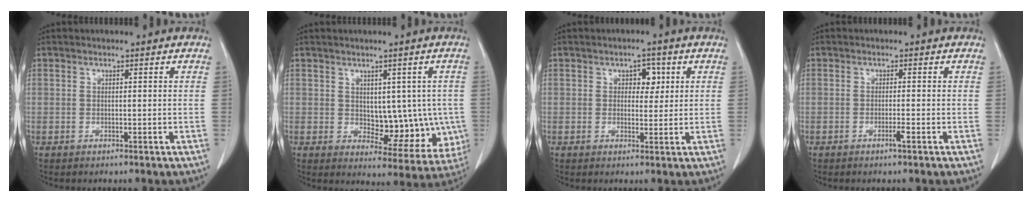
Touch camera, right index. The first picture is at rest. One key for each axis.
{"total": 9.3, "fx": 0.0, "fy": 5.6, "fz": 7.5, "tx": -0.076, "ty": 0.006, "tz": 0.021}
{"total": 3.1, "fx": 1.1, "fy": 2.0, "fz": 2.2, "tx": -0.024, "ty": 0.007, "tz": 0.015}
{"total": 1.3, "fx": -0.7, "fy": -0.2, "fz": 1.1, "tx": -0.022, "ty": -0.001, "tz": -0.014}